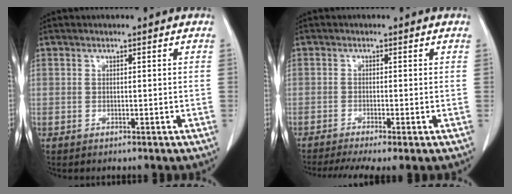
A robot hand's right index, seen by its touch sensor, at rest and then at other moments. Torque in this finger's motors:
{"motor_torque": [0.78, -0.75, 0.21, 0.09]}